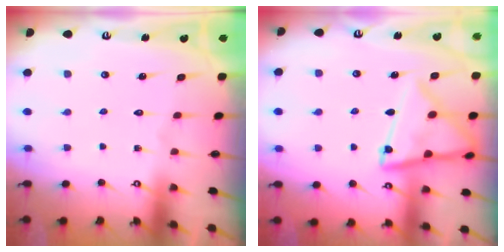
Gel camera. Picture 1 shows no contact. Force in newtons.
{"total": 14.4, "press": 14.3, "slide": 1.5}